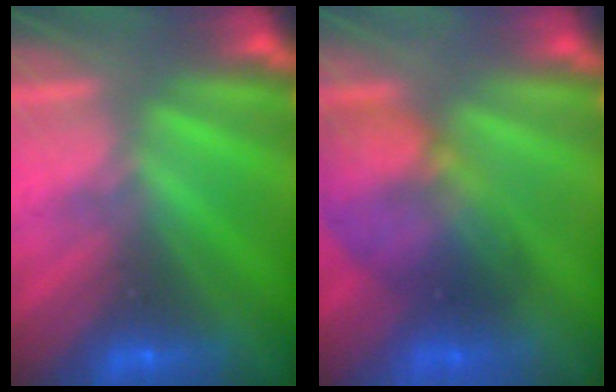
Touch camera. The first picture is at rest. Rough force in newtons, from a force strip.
{"total": 6.8}